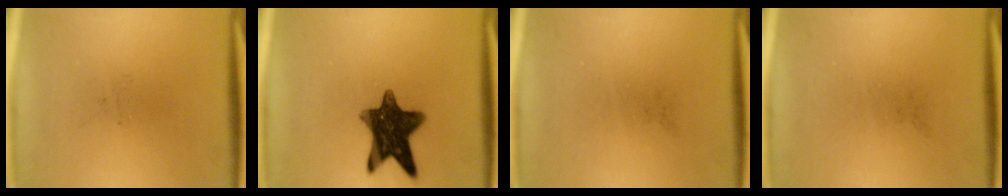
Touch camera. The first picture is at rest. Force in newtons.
{"total": 11.9}
{"total": 0.0}
{"total": 0.0}